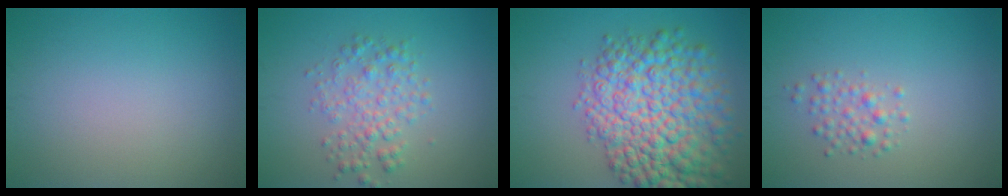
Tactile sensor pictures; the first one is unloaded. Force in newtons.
{"total": 3.1, "press": 3.1, "slide": 0.0}
{"total": 10.9, "press": 10.9, "slide": 0.3}
{"total": 1.8, "press": 1.8, "slide": 0.1}